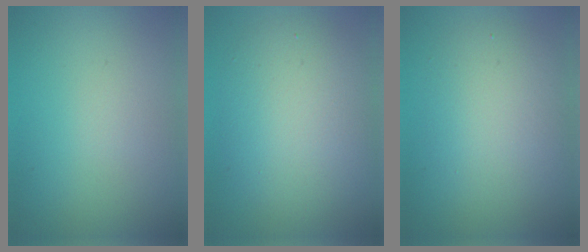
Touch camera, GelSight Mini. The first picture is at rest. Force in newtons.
{"total": 6.6, "press": 6.6, "slide": 0.1}
{"total": 4.5, "press": 4.5, "slide": 0.1}